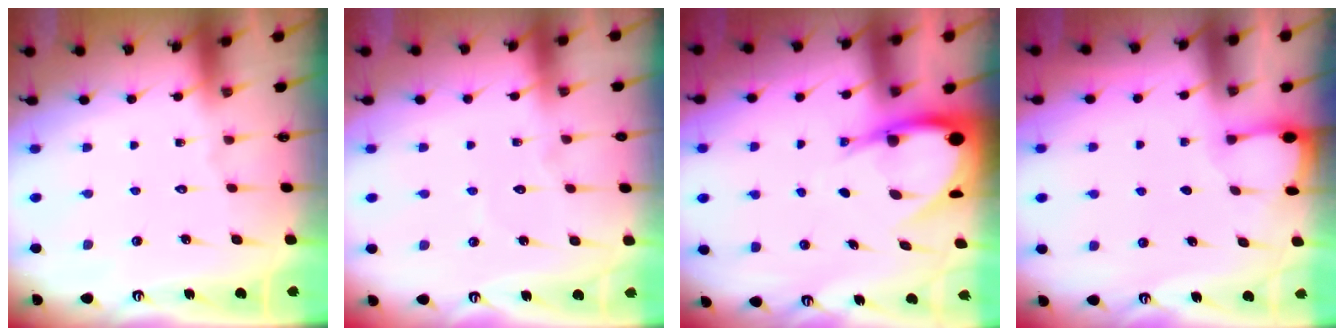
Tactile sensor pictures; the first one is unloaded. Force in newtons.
{"total": 2.5, "press": 2.5, "slide": 0.2}
{"total": 9.0, "press": 8.9, "slide": 0.9}
{"total": 1.6, "press": 1.5, "slide": 0.3}